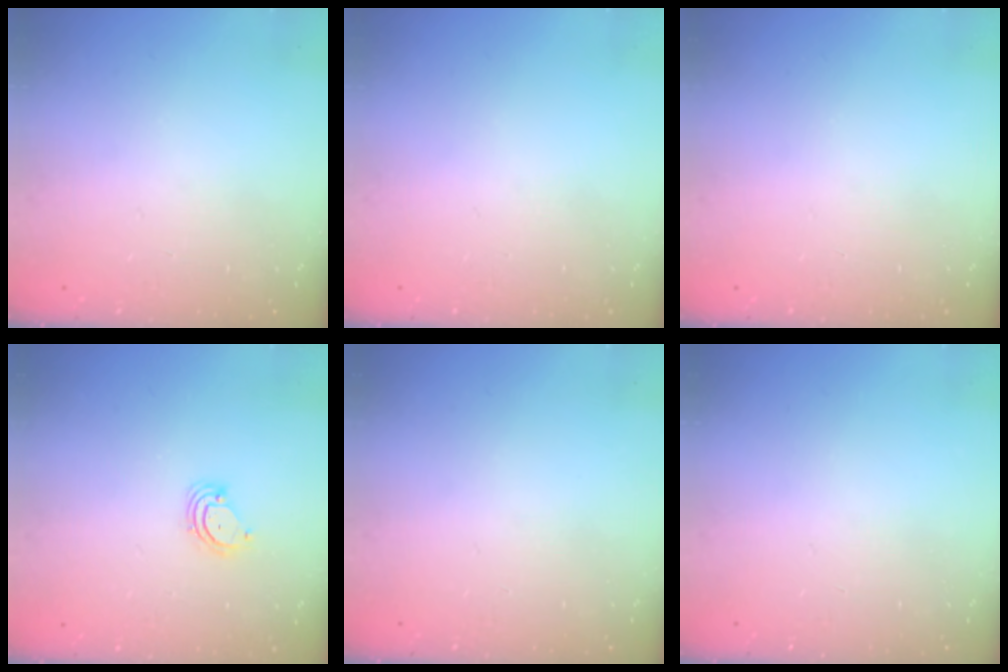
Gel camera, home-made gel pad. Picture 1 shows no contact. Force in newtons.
{"total": 0.0}
{"total": 0.0}
{"total": 3.8, "press": 3.8, "slide": 0.2}
{"total": 0.0}
{"total": 0.0}